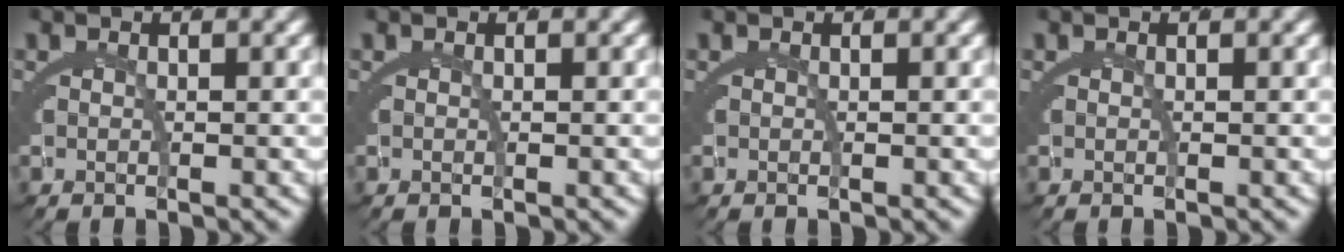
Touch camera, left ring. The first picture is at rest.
{"total": 0.0}
{"total": 0.0}
{"total": 0.0}